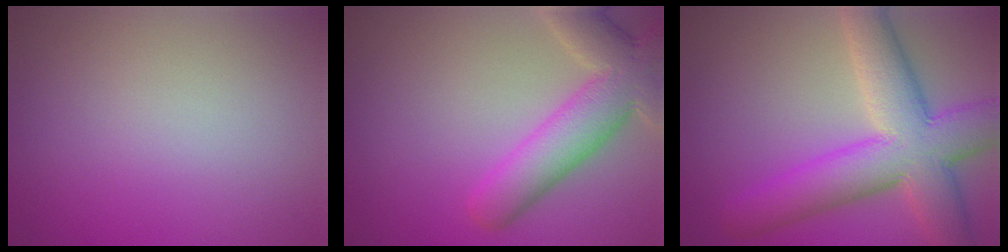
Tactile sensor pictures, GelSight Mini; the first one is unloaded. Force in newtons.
{"total": 7.5, "press": 7.4, "slide": 0.6}
{"total": 10.1, "press": 10.1, "slide": 0.5}